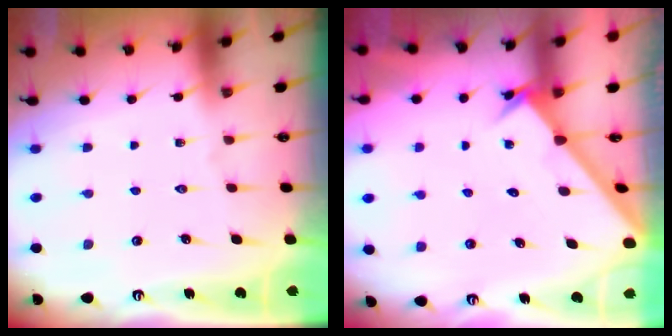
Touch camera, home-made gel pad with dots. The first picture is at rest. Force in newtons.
{"total": 2.2, "press": 2.2, "slide": 0.2}